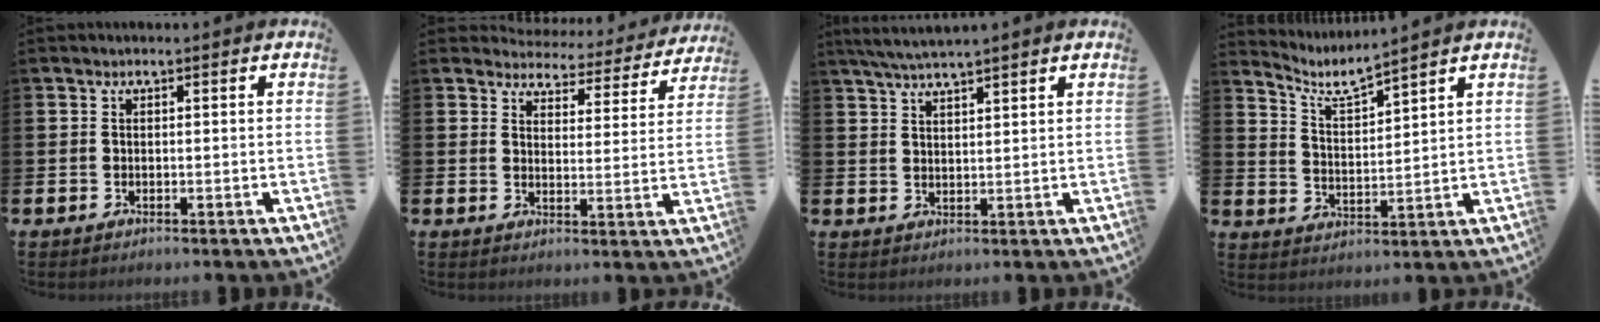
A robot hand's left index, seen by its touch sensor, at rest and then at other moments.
{"total": 4.3, "force": [4.2, 0.9, 0.1], "torque": [-0.014, -0.041, 0.067]}
{"total": 4.0, "force": [3.7, -0.1, 1.5], "torque": [-0.044, -0.005, 0.069]}
{"total": 4.7, "force": [4.4, 0.4, 1.6], "torque": [-0.054, -0.023, 0.074]}